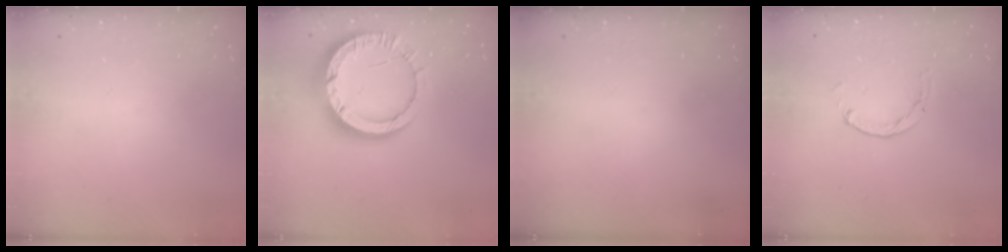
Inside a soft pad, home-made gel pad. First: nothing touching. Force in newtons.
{"total": 14.6, "press": 14.5, "slide": 1.5}
{"total": 0.0}
{"total": 1.5, "press": 1.5, "slide": 0.2}